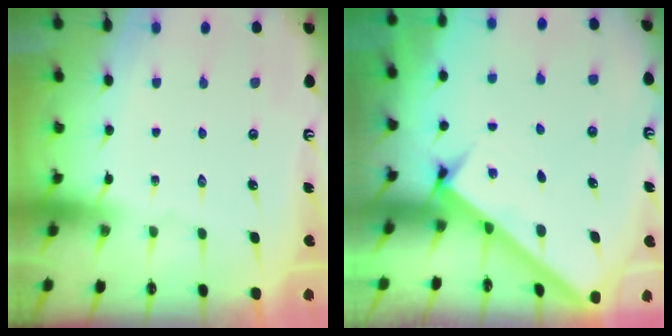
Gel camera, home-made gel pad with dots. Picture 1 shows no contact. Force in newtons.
{"total": 2.4, "press": 2.4, "slide": 0.3}